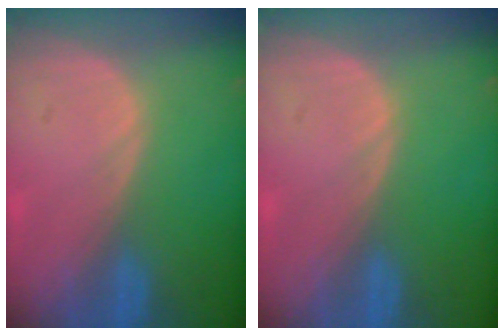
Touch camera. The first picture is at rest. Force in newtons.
{"total": 0.0}